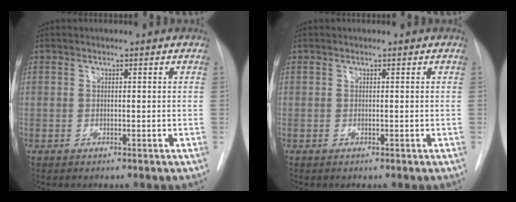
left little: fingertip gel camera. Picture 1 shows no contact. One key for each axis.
{"total": 0.0}